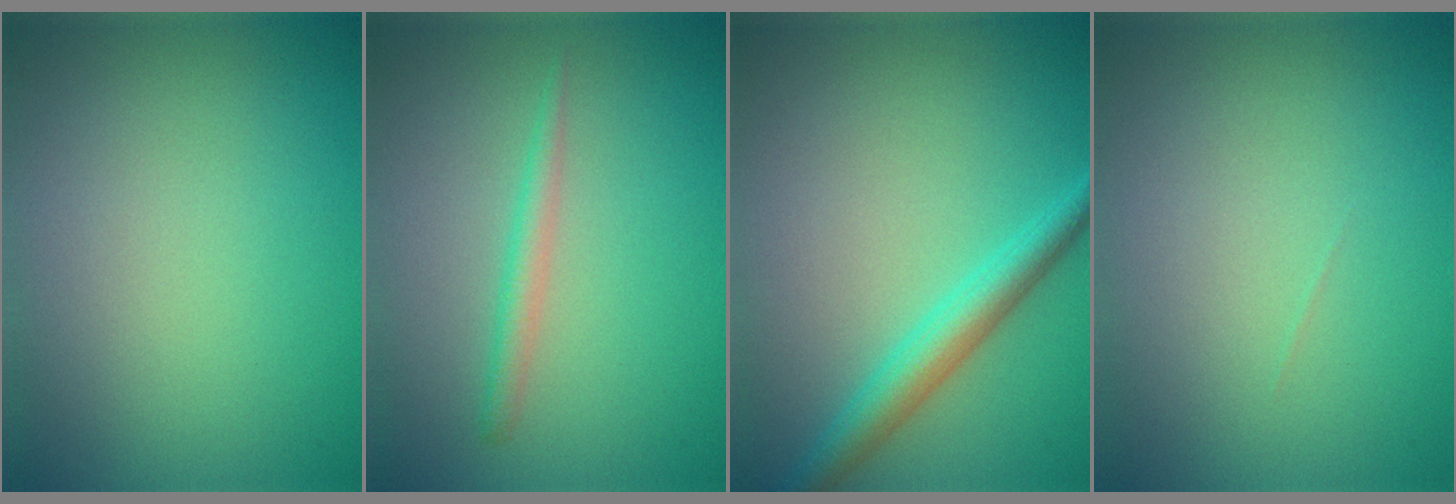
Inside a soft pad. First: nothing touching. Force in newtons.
{"total": 1.5, "press": 1.5, "slide": 0.1}
{"total": 3.4, "press": 3.4, "slide": 0.1}
{"total": 0.0}